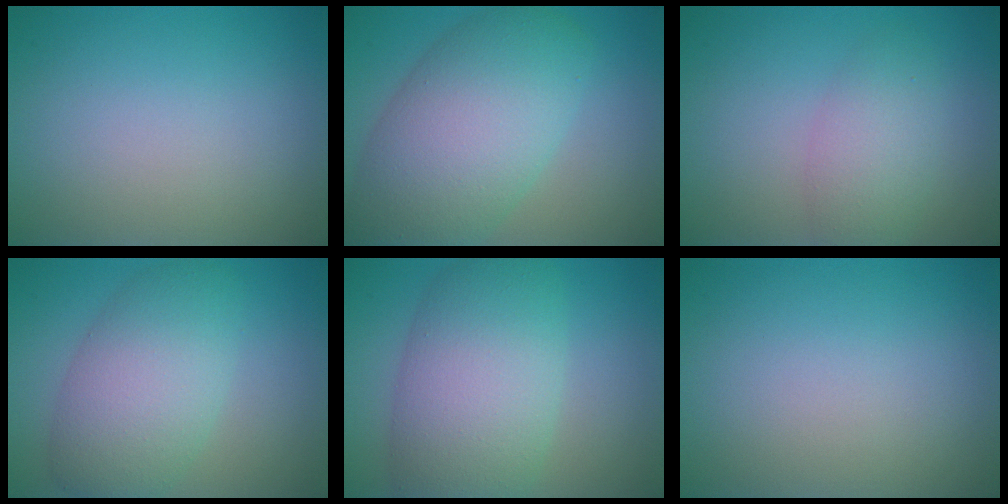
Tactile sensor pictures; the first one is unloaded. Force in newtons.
{"total": 10.2, "press": 10.2, "slide": 0.3}
{"total": 3.4, "press": 3.4, "slide": 0.1}
{"total": 5.4, "press": 5.4, "slide": 0.5}
{"total": 9.0, "press": 9.0, "slide": 0.3}
{"total": 0.0}